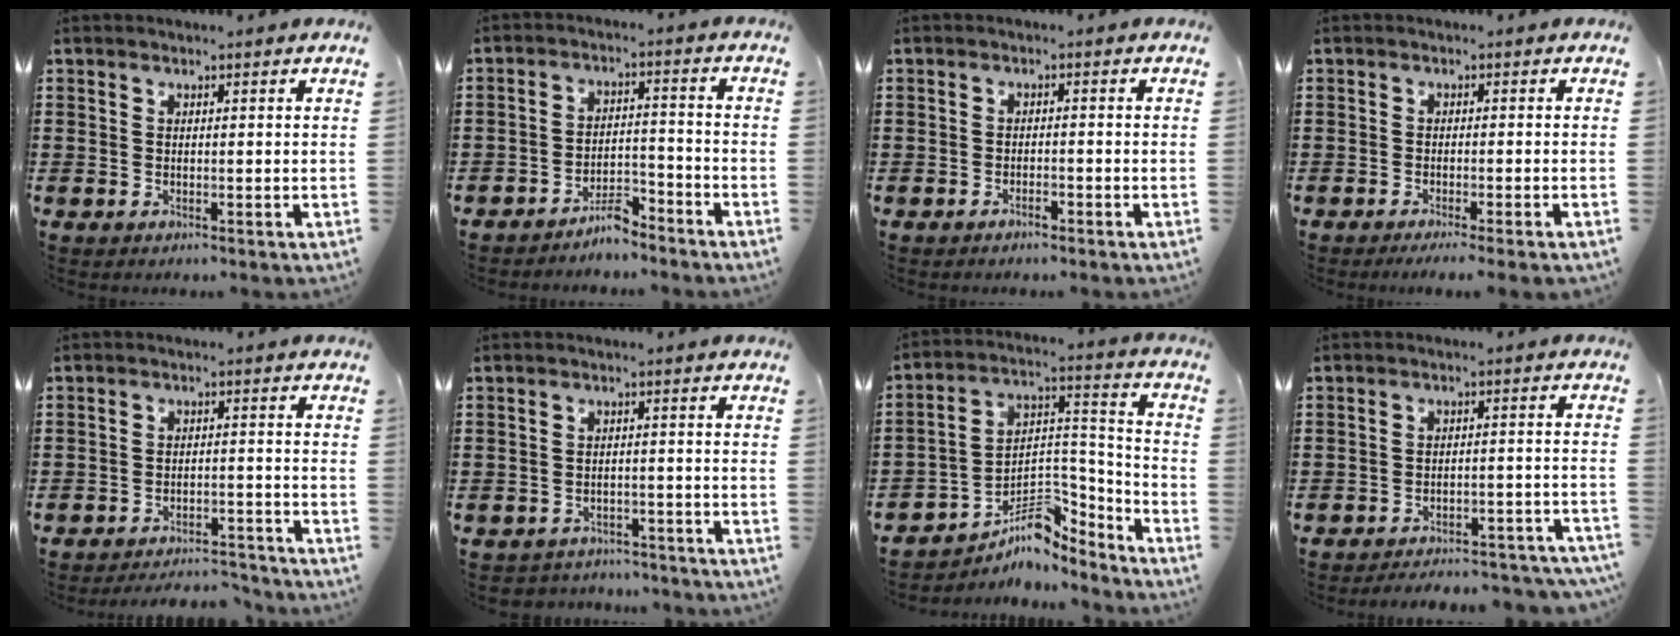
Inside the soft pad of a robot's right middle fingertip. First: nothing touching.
{"total": 4.6, "force": [-4.4, 0.9, 0.9], "torque": [-0.023, 0.012, -0.091]}
{"total": 1.2, "force": [-1.0, 0.2, 0.7], "torque": [-0.017, -0.002, -0.018]}
{"total": 1.3, "force": [-1.0, -0.2, 0.9], "torque": [-0.014, 0.000, -0.019]}
{"total": 3.8, "force": [-3.8, 0.3, 0.2], "torque": [-0.007, 0.003, -0.080]}
{"total": 2.5, "force": [-2.5, 0.5, -0.2], "torque": [-0.004, 0.000, -0.055]}
{"total": 8.0, "force": [-5.6, 3.8, 4.2], "torque": [-0.073, 0.000, -0.107]}
{"total": 4.0, "force": [-3.9, 0.2, 0.8], "torque": [-0.016, 0.004, -0.080]}